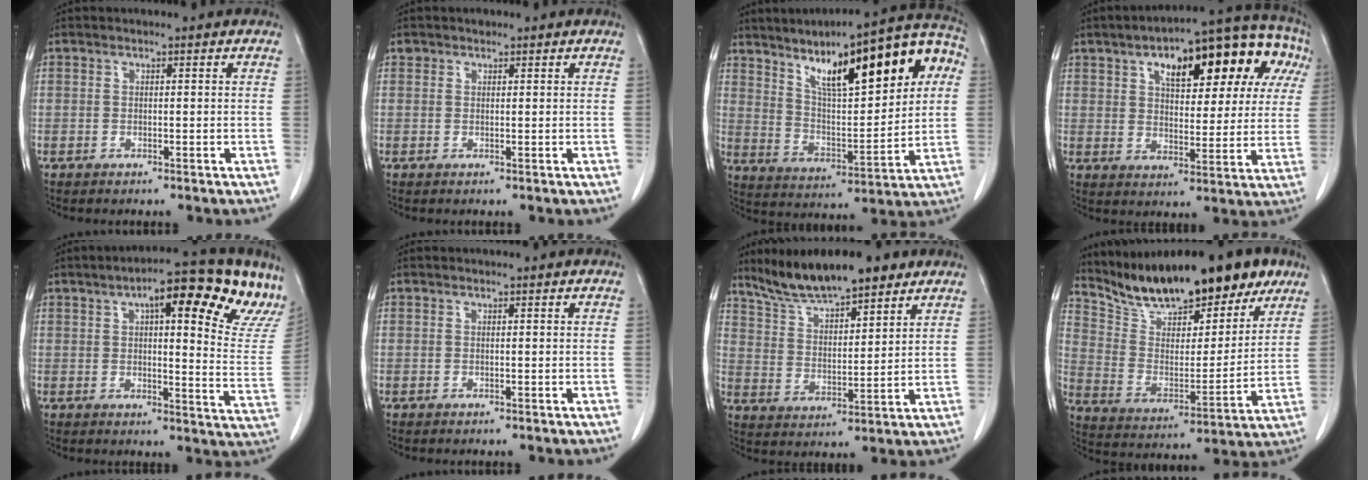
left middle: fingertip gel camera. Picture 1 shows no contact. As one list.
[{"total": 0.8, "force": [0.5, 0.6, 0.0], "torque": [0.001, 0.004, 0.008]}, {"total": 21.6, "force": [8.9, 5.8, 18.9], "torque": [-0.277, 0.038, 0.142]}, {"total": 21.2, "force": [9.2, 8.1, 17.3], "torque": [-0.236, 0.054, 0.128]}, {"total": 21.5, "force": [13.6, 4.1, 16.2], "torque": [-0.196, 0.007, 0.152]}, {"total": 0.0}, {"total": 12.7, "force": [10.4, 2.8, 6.8], "torque": [-0.117, 0.007, 0.183]}, {"total": 22.5, "force": [18.0, 6.6, 11.6], "torque": [-0.182, -0.001, 0.287]}]